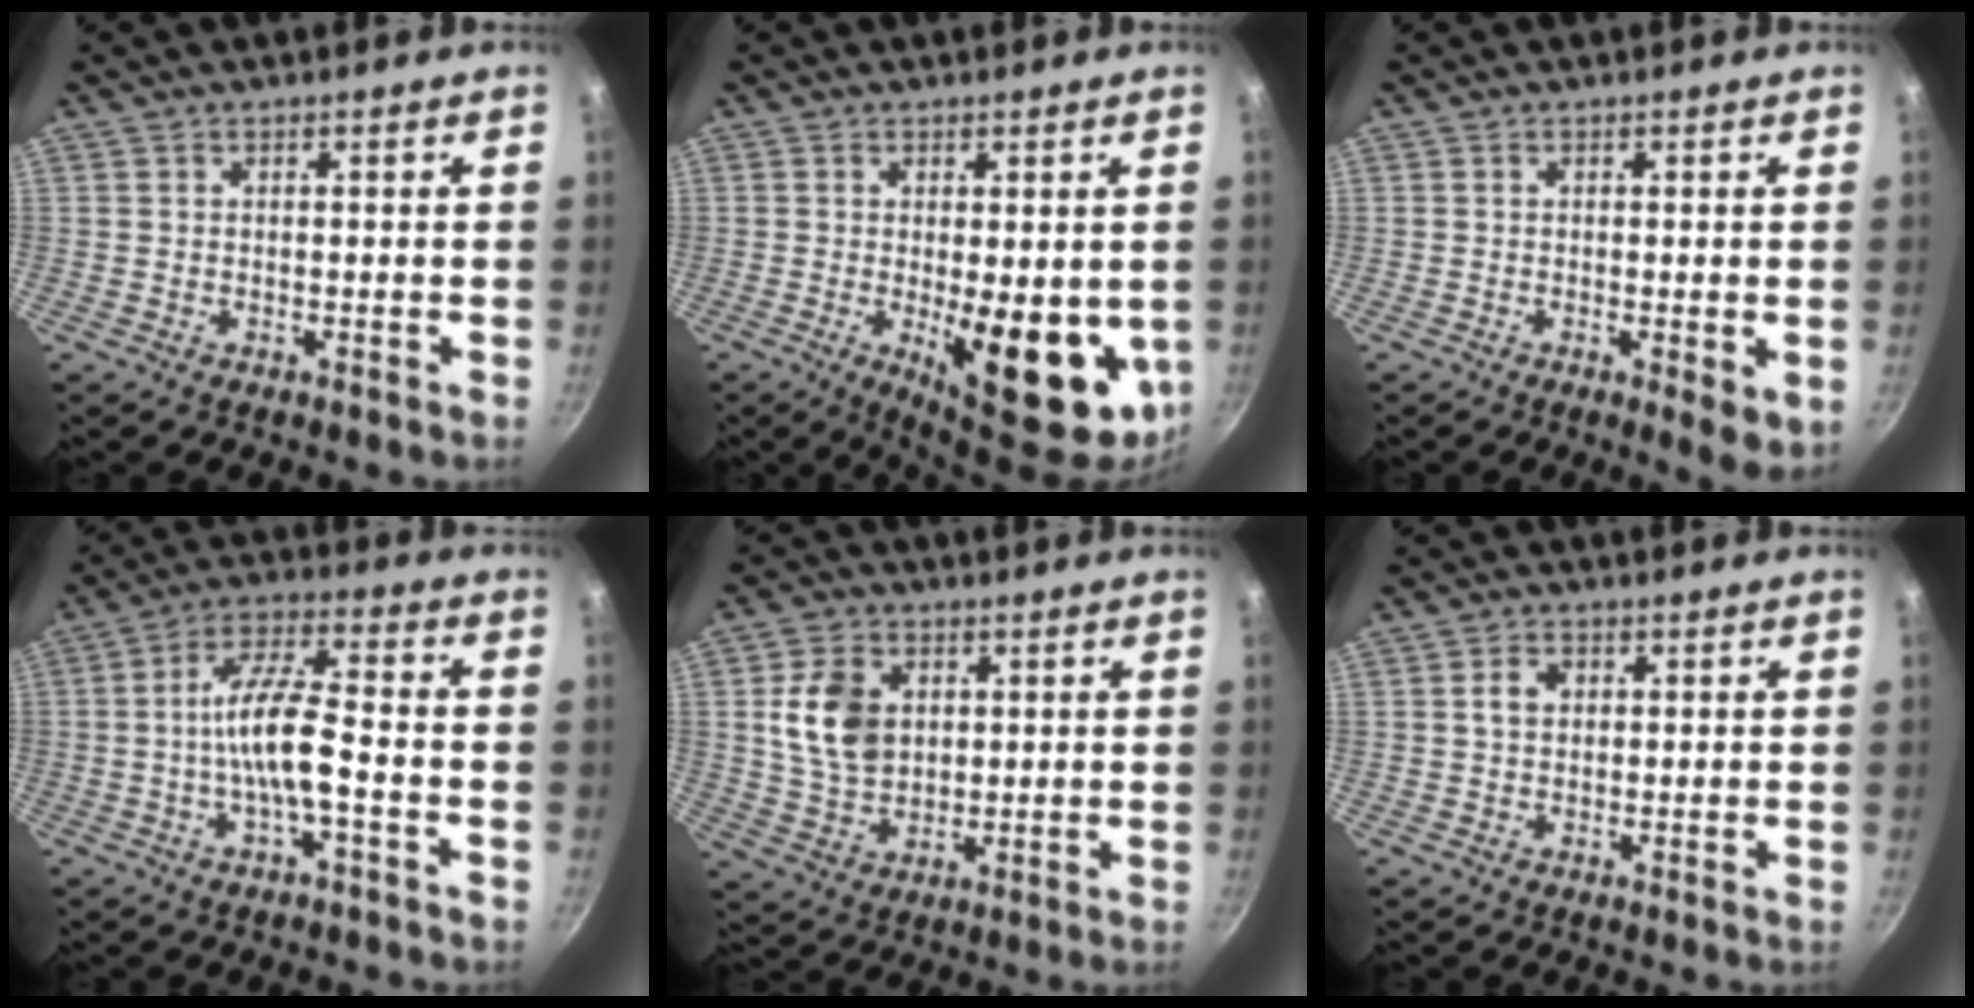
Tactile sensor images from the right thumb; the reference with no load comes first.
{"total": 14.8, "force": [-2.0, 5.8, 13.5], "torque": [-0.157, -0.022, -0.012]}
{"total": 3.9, "force": [-0.6, 1.1, 3.7], "torque": [-0.050, -0.014, -0.007]}
{"total": 9.9, "force": [-2.6, 2.9, 9.1], "torque": [-0.169, 0.036, -0.055]}
{"total": 10.3, "force": [2.1, 7.6, 6.7], "torque": [-0.103, -0.007, 0.040]}
{"total": 2.9, "force": [0.6, 2.2, 1.7], "torque": [-0.020, 0.004, 0.008]}